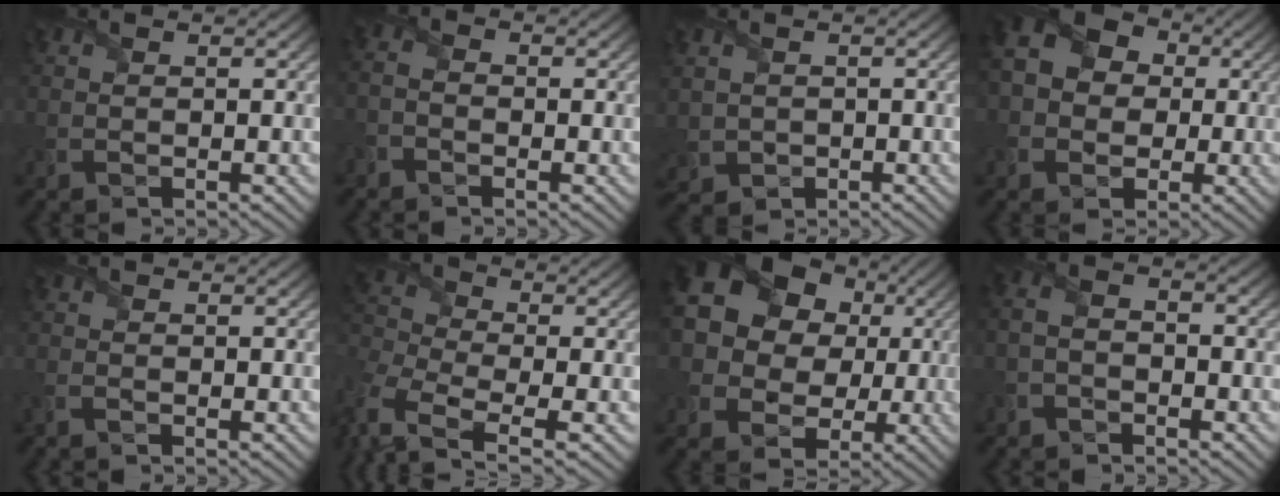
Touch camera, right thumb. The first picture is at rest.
{"total": 1.9, "force": [-1.6, 0.8, 0.8], "torque": [-0.023, 0.000, -0.034]}
{"total": 2.5, "force": [0.0, 2.4, 0.7], "torque": [-0.043, -0.013, -0.002]}
{"total": 9.8, "force": [0.6, 8.4, 5.1], "torque": [-0.132, 0.005, -0.007]}
{"total": 1.8, "force": [-1.2, 0.7, 1.1], "torque": [-0.036, -0.004, -0.029]}
{"total": 8.4, "force": [-3.7, 4.2, 6.3], "torque": [-0.189, -0.020, -0.075]}
{"total": 18.3, "force": [3.6, 15.5, 9.0], "torque": [-0.232, 0.032, 0.048]}
{"total": 2.7, "force": [-2.0, 1.2, 1.3], "torque": [-0.039, -0.001, -0.050]}